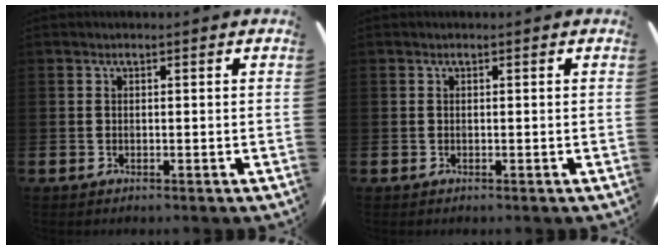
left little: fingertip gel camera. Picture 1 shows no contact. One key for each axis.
{"total": 0.0}